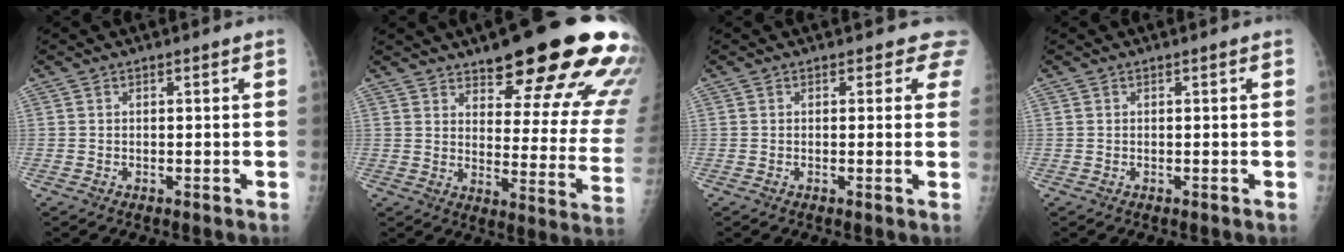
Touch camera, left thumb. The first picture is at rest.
{"total": 24.0, "force": [16.0, 6.5, 16.7], "torque": [-0.177, -0.078, 0.207]}
{"total": 2.8, "force": [2.3, 1.6, 0.2], "torque": [0.030, -0.011, 0.002]}
{"total": 0.0}